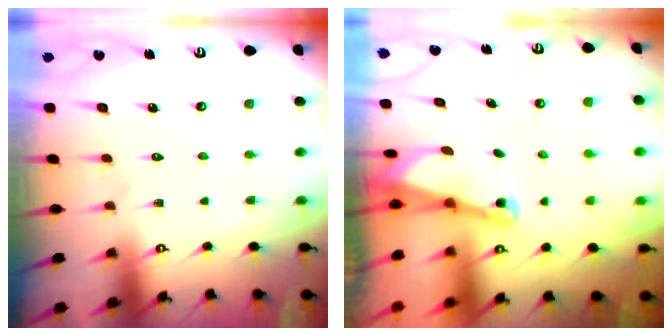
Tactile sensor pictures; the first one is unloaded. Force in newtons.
{"total": 2.1, "press": 2.1, "slide": 0.4}